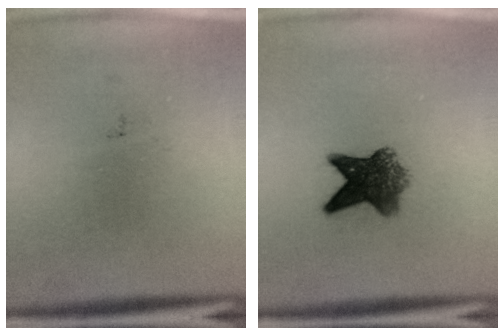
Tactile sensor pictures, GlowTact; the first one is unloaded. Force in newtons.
{"total": 6.8}